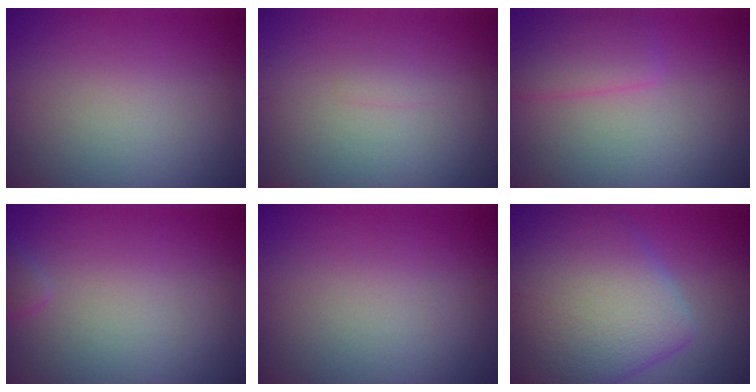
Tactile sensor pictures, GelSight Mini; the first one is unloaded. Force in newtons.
{"total": 0.5, "press": 0.5, "slide": 0.1}
{"total": 2.7, "press": 2.7, "slide": 0.0}
{"total": 0.7, "press": 0.7, "slide": 0.1}
{"total": 0.0}
{"total": 11.0, "press": 11.0, "slide": 0.7}